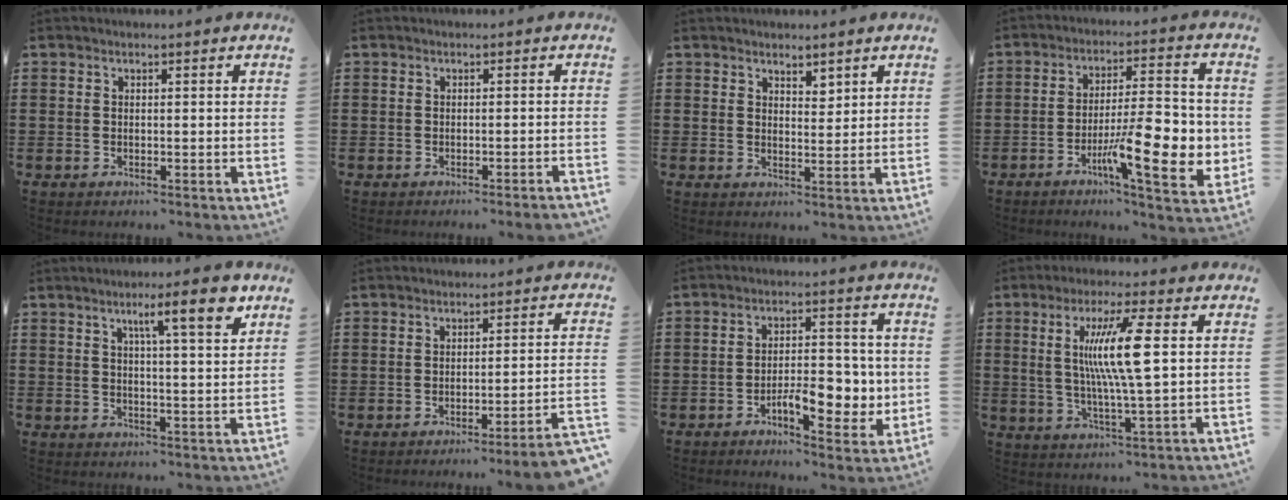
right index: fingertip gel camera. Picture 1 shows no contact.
{"total": 1.0, "force": [-0.8, -0.2, 0.5], "torque": [-0.010, -0.002, -0.016]}
{"total": 2.5, "force": [2.2, 1.1, 0.2], "torque": [-0.002, 0.004, 0.042]}
{"total": 13.6, "force": [-3.7, 3.8, 12.6], "torque": [-0.193, -0.008, -0.062]}
{"total": 7.6, "force": [4.4, 0.5, 6.1], "torque": [-0.098, -0.009, 0.065]}
{"total": 3.6, "force": [-2.8, -0.5, 2.2], "torque": [-0.040, -0.016, -0.055]}
{"total": 8.1, "force": [-2.2, 3.8, 6.8], "torque": [-0.085, 0.002, -0.038]}
{"total": 10.8, "force": [2.2, 0.8, 10.6], "torque": [-0.209, 0.003, 0.027]}